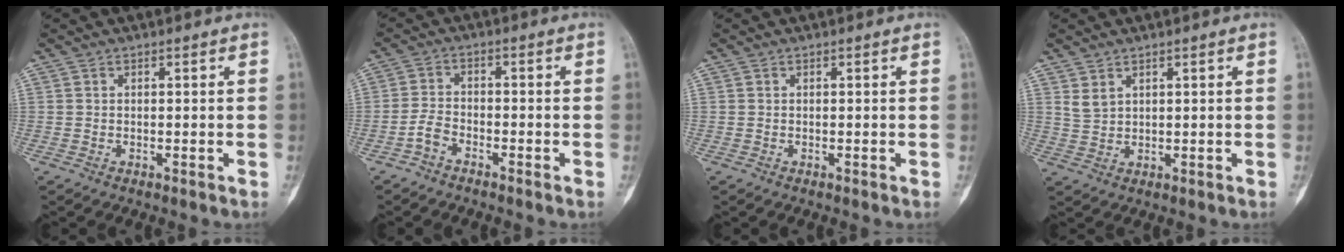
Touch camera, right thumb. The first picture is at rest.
{"total": 3.0, "force": [-2.2, 1.5, 1.5], "torque": [-0.028, 0.018, -0.044]}
{"total": 0.0}
{"total": 2.4, "force": [1.7, 1.2, 1.3], "torque": [-0.023, -0.008, 0.042]}